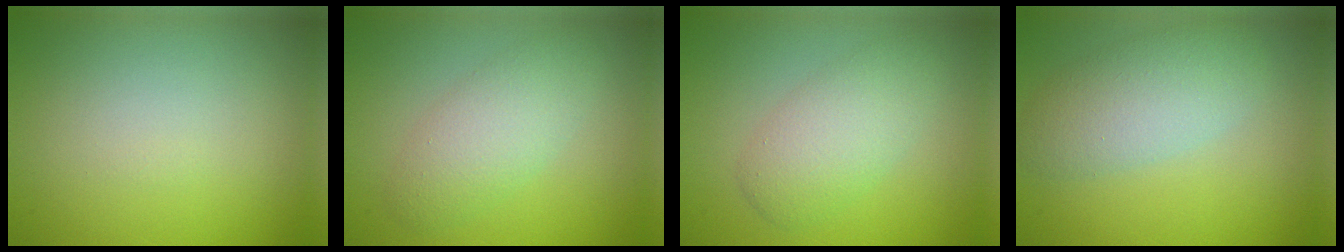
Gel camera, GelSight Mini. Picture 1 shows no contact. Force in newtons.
{"total": 3.8, "press": 3.8, "slide": 0.0}
{"total": 3.9, "press": 3.9, "slide": 0.1}
{"total": 4.4, "press": 4.4, "slide": 0.2}